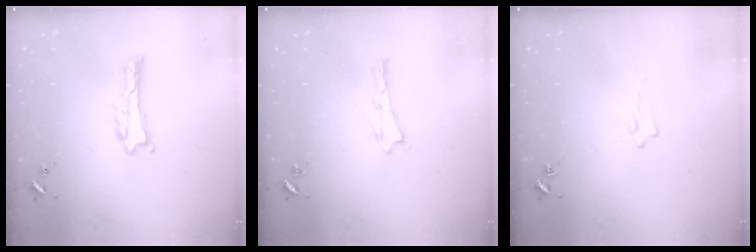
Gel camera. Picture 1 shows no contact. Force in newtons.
{"total": 0.0}
{"total": 0.8, "press": 0.7, "slide": 0.2}